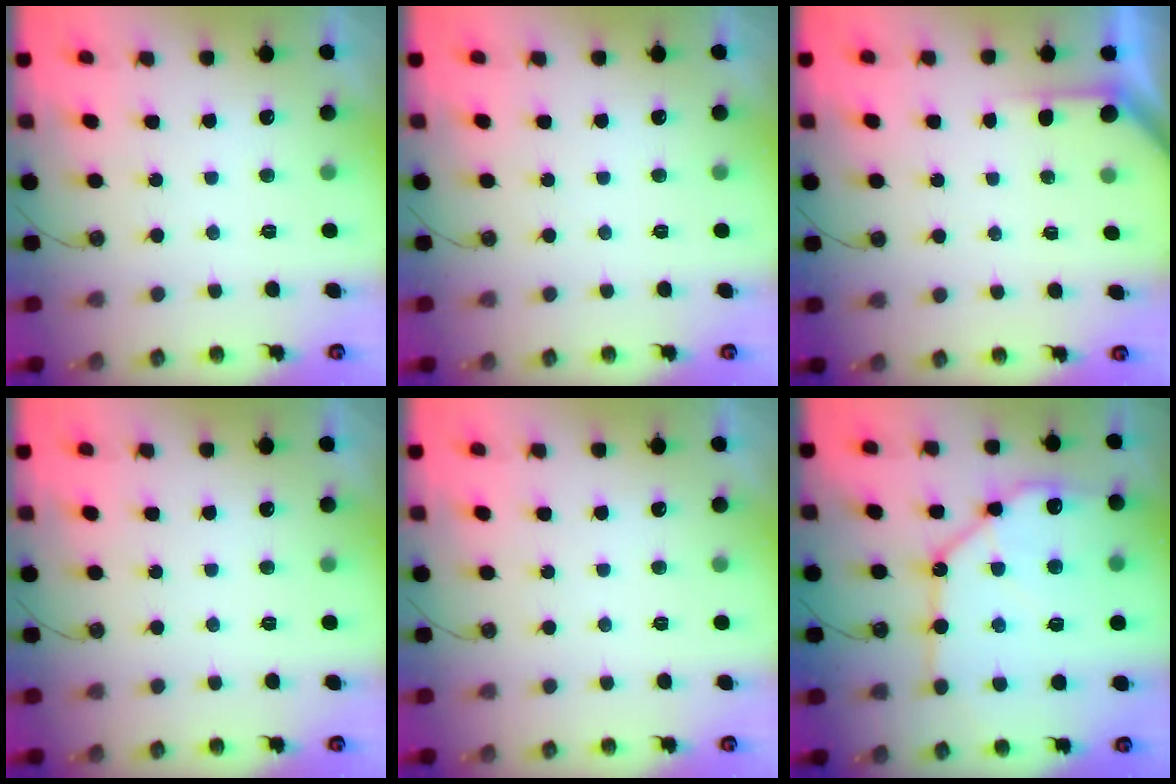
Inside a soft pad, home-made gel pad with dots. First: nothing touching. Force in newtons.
{"total": 0.0}
{"total": 2.2, "press": 2.2, "slide": 0.3}
{"total": 0.0}
{"total": 0.0}
{"total": 17.5, "press": 17.3, "slide": 2.1}